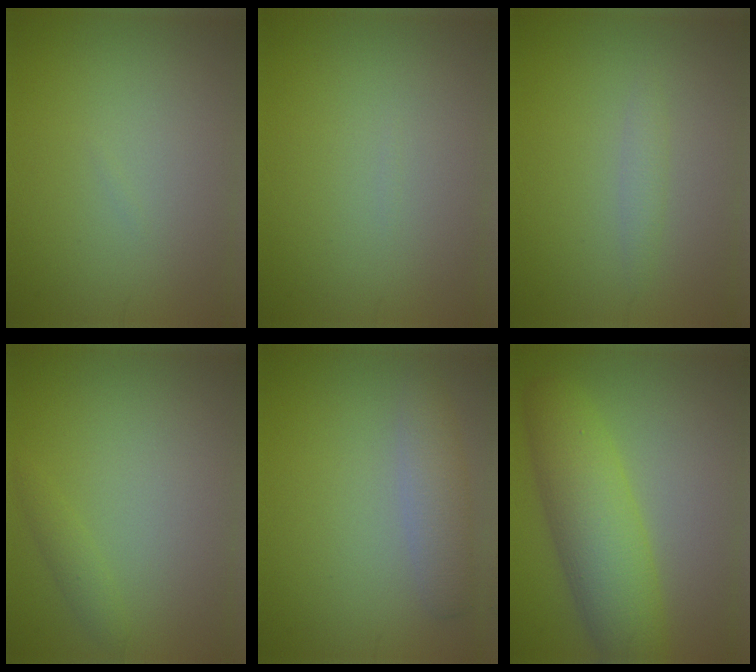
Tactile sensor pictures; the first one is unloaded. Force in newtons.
{"total": 0.0}
{"total": 1.1, "press": 1.1, "slide": 0.1}
{"total": 1.1, "press": 1.1, "slide": 0.1}
{"total": 2.7, "press": 2.7, "slide": 0.1}
{"total": 7.0, "press": 7.0, "slide": 0.1}